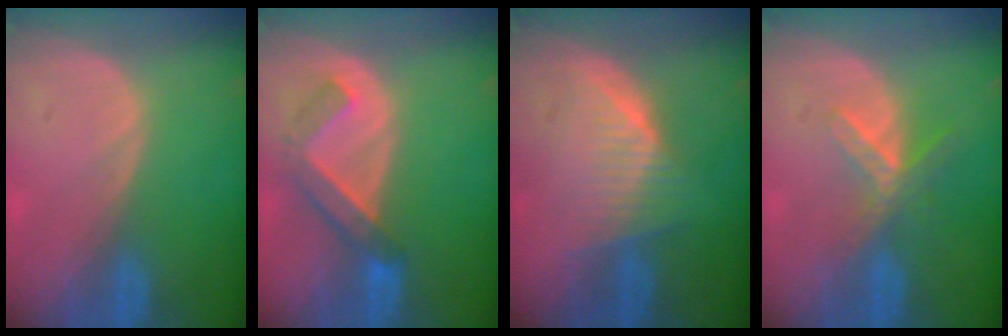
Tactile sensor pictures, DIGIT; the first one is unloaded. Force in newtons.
{"total": 5.3, "press": 5.3, "slide": 0.2}
{"total": 6.4, "press": 6.2, "slide": 1.7}
{"total": 5.7, "press": 5.0, "slide": 2.8}